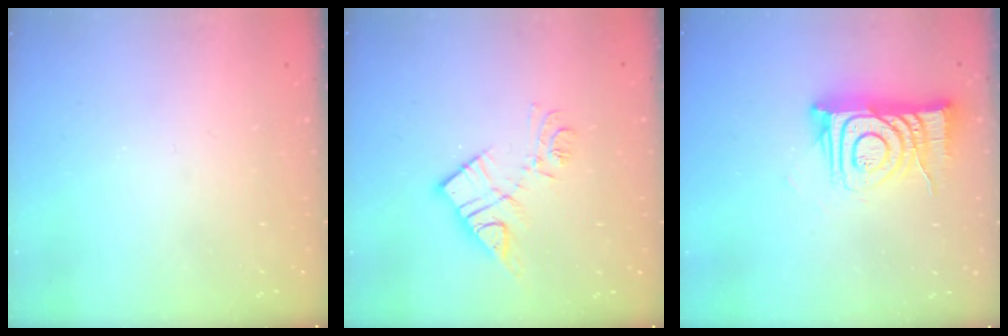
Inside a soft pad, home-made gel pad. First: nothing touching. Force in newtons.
{"total": 12.0, "press": 12.0, "slide": 0.8}
{"total": 13.3, "press": 13.2, "slide": 1.1}